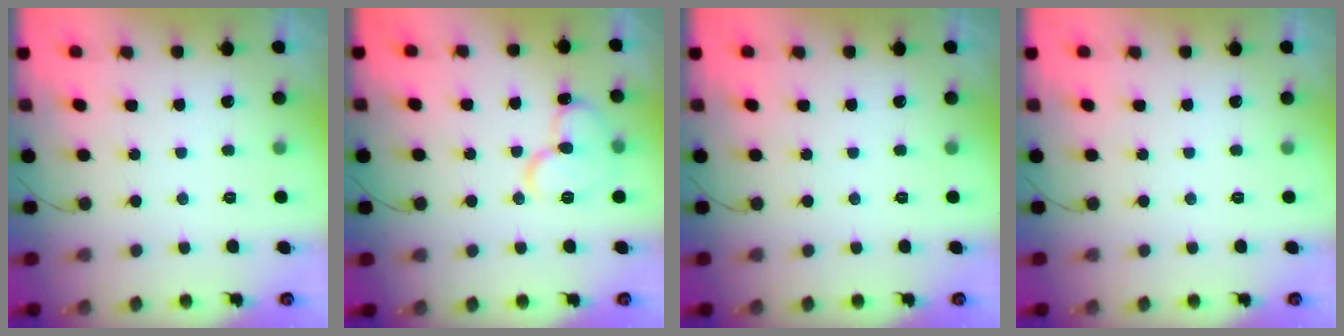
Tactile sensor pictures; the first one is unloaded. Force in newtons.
{"total": 12.1, "press": 12.0, "slide": 1.7}
{"total": 0.0}
{"total": 0.0}